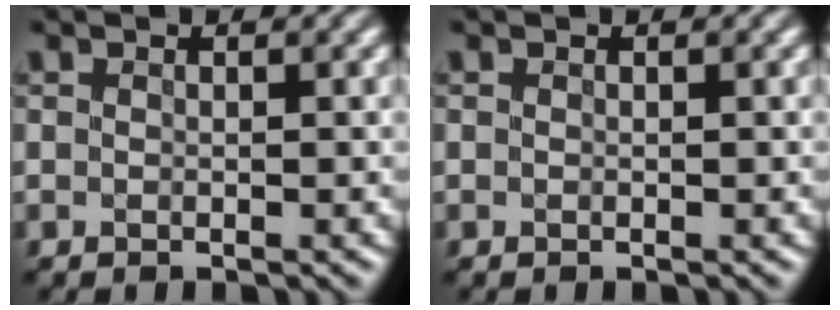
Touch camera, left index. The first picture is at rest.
{"total": 0.0}